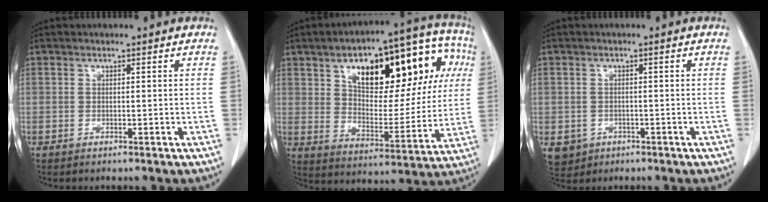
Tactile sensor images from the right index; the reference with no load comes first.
{"total": 24.6, "force": [9.0, 10.3, 20.4], "torque": [-0.287, 0.053, 0.138]}
{"total": 4.4, "force": [-1.8, 3.9, 1.0], "torque": [-0.015, 0.002, -0.021]}